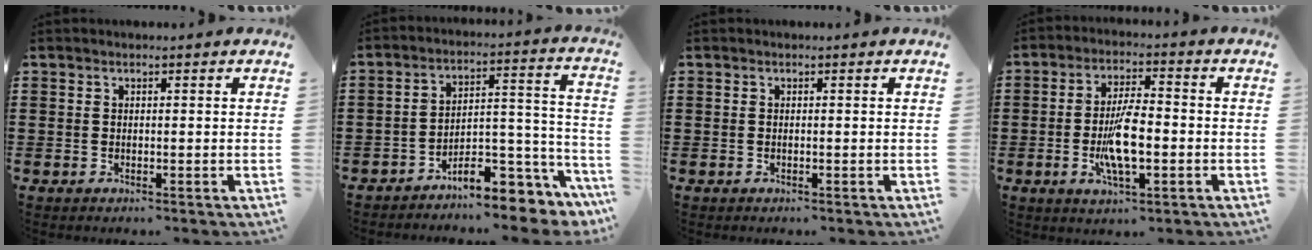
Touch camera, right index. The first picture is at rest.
{"total": 8.2, "force": [-6.7, 2.5, 4.0], "torque": [-0.057, 0.013, -0.124]}
{"total": 0.0}
{"total": 8.3, "force": [-1.8, 2.8, 7.6], "torque": [-0.160, -0.006, -0.038]}